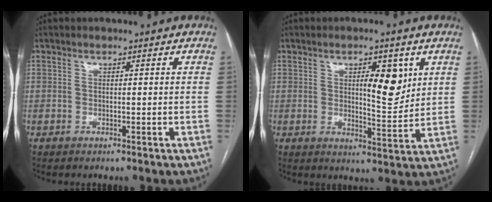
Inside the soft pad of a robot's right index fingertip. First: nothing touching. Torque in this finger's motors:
{"motor_torque": [0.43, 0.28, 0.38, 0.06]}